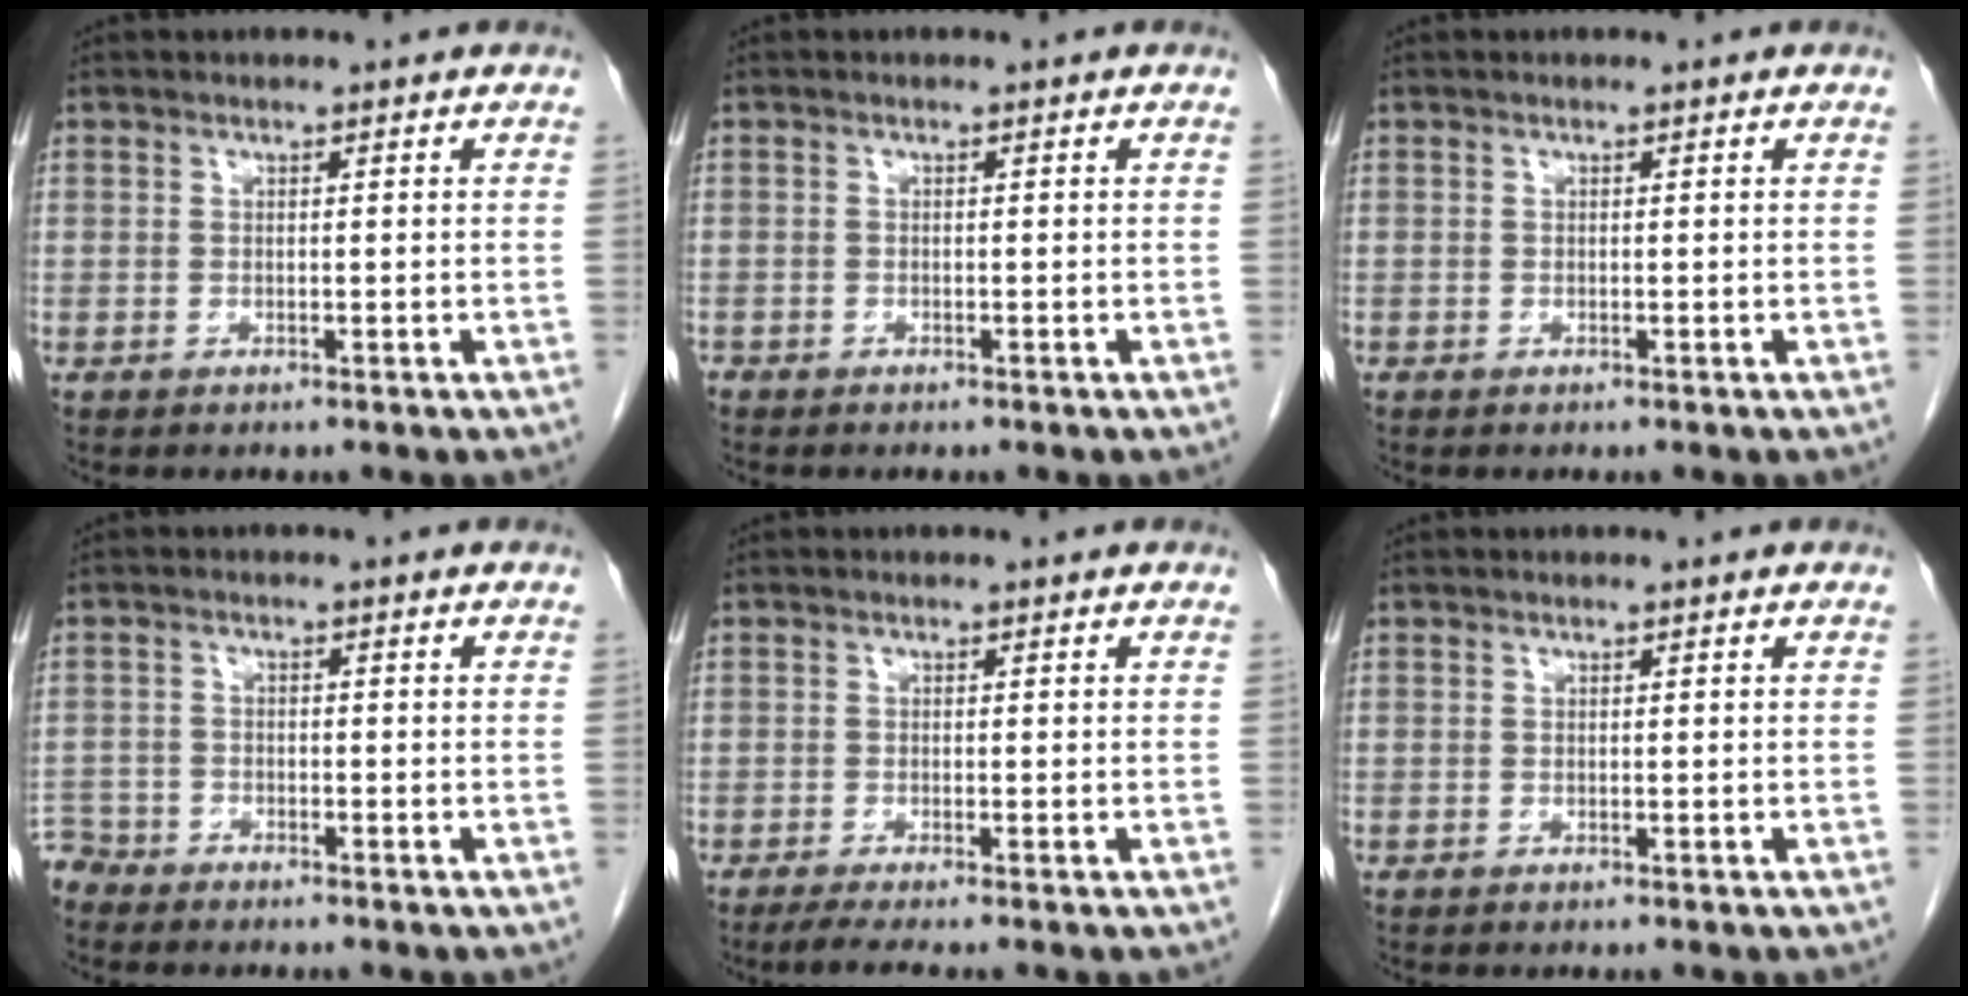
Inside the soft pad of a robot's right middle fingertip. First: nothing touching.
{"total": 1.1, "force": [-1.0, 0.5, 0.3], "torque": [-0.009, -0.001, -0.016]}
{"total": 0.0}
{"total": 3.9, "force": [-3.7, 1.2, -0.5], "torque": [0.011, -0.006, -0.074]}
{"total": 2.8, "force": [-2.2, -0.4, 1.6], "torque": [-0.034, -0.008, -0.042]}
{"total": 0.0}